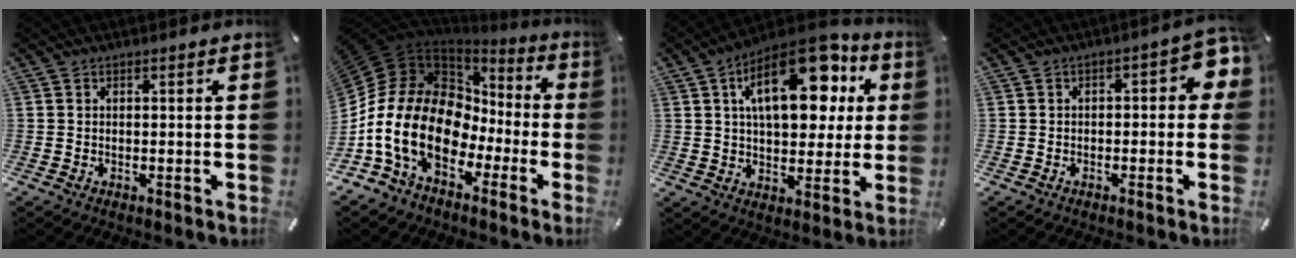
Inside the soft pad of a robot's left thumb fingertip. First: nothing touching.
{"total": 21.0, "force": [-2.8, 14.5, 15.0], "torque": [-0.344, -0.014, -0.045]}
{"total": 20.5, "force": [8.4, 11.0, 15.1], "torque": [-0.227, -0.037, 0.136]}
{"total": 5.4, "force": [-0.5, 2.7, 4.6], "torque": [-0.060, 0.006, -0.014]}